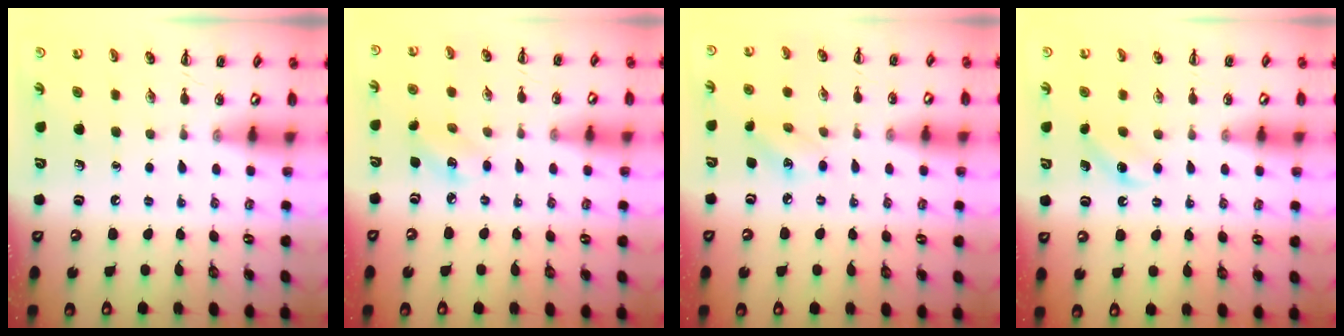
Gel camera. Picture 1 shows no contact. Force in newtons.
{"total": 3.9, "press": 3.9, "slide": 0.8}
{"total": 5.2, "press": 5.0, "slide": 1.4}
{"total": 3.9, "press": 3.8, "slide": 1.0}